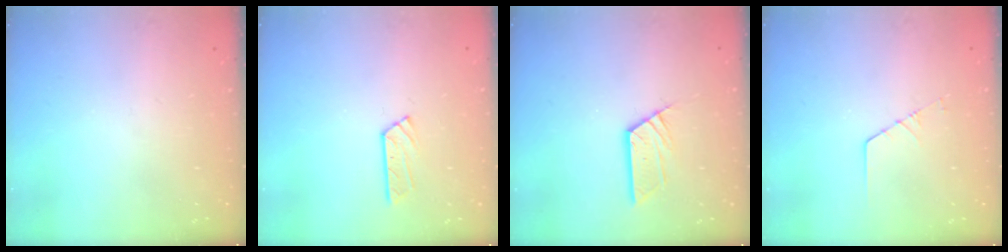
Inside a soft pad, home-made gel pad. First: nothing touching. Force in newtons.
{"total": 3.6, "press": 3.6, "slide": 0.4}
{"total": 5.9, "press": 5.9, "slide": 0.2}
{"total": 1.3, "press": 1.3, "slide": 0.1}